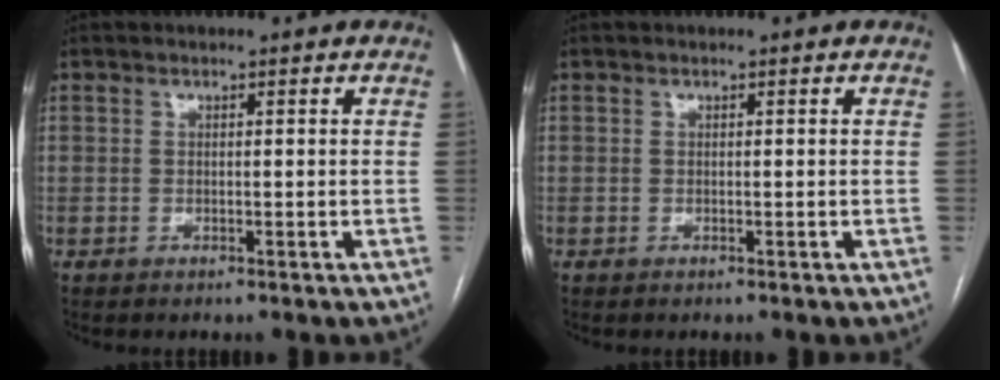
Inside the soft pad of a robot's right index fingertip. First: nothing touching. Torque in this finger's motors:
{"motor_torque": [0.00, 0.00, 0.00, 0.01]}